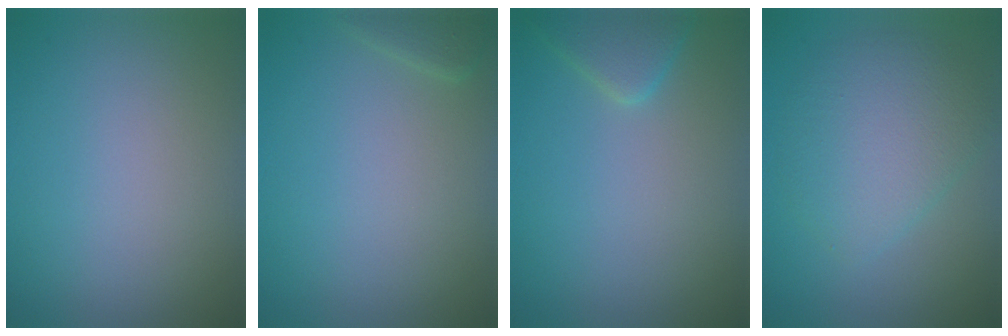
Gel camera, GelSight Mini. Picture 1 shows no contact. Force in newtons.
{"total": 1.1, "press": 1.1, "slide": 0.1}
{"total": 2.4, "press": 2.4, "slide": 0.1}
{"total": 5.0, "press": 5.0, "slide": 0.1}